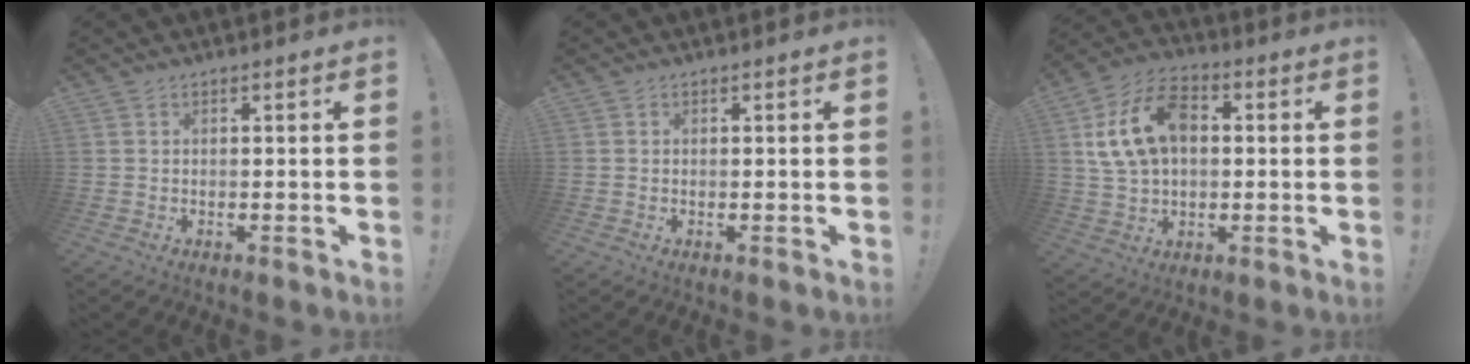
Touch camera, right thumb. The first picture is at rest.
{"total": 0.0}
{"total": 16.3, "force": [3.3, 11.3, 11.3], "torque": [-0.197, 0.006, 0.065]}